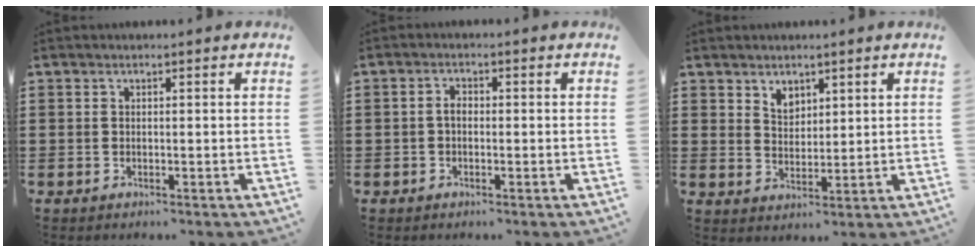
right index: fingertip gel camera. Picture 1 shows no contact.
{"total": 1.8, "force": [-0.4, 1.0, 1.5], "torque": [-0.036, 0.000, -0.010]}
{"total": 2.9, "force": [2.3, 1.8, 0.5], "torque": [-0.019, 0.006, 0.043]}